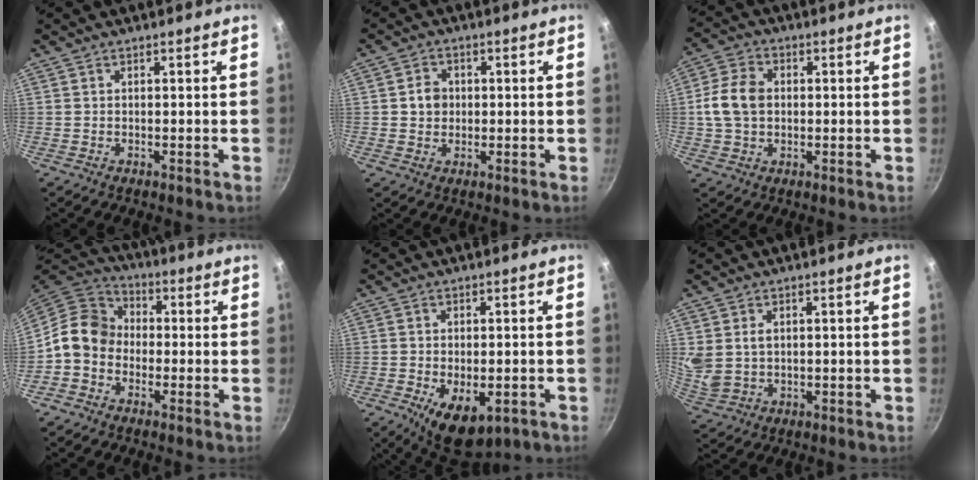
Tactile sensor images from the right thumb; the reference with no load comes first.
{"total": 4.1, "force": [0.2, 3.6, 1.9], "torque": [-0.010, 0.006, 0.000]}
{"total": 8.8, "force": [0.4, 6.5, 5.9], "torque": [-0.104, 0.014, -0.001]}
{"total": 10.1, "force": [-1.7, 8.4, 5.3], "torque": [-0.064, 0.038, -0.059]}
{"total": 9.3, "force": [-3.4, 5.0, 7.1], "torque": [-0.085, 0.000, -0.036]}
{"total": 5.4, "force": [1.3, 3.9, 3.5], "torque": [-0.061, -0.011, 0.036]}